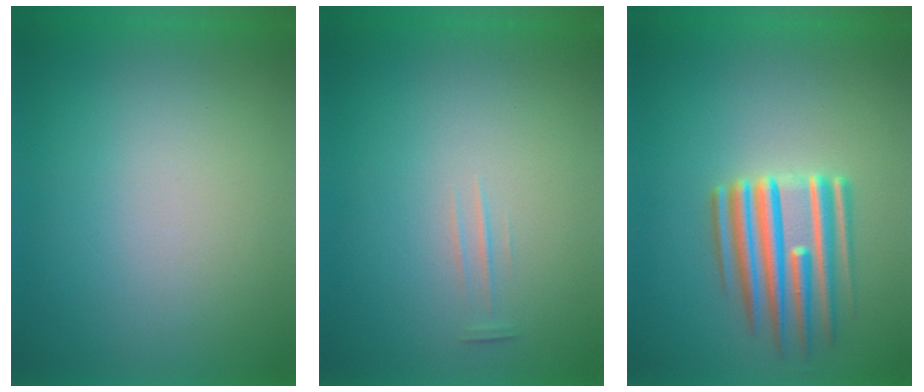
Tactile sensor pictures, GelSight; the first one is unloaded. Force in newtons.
{"total": 1.4}
{"total": 5.5}